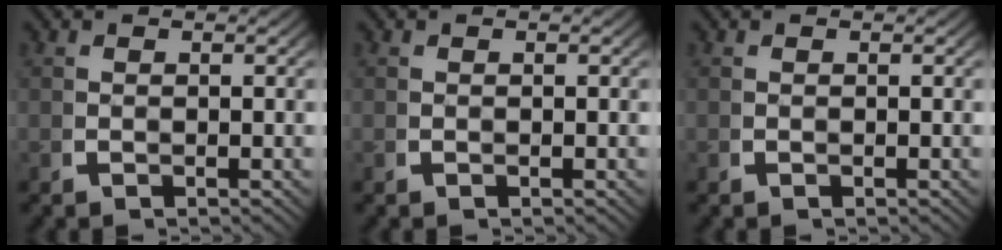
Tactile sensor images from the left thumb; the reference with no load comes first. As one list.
[{"total": 0.0}, {"total": 0.0}]